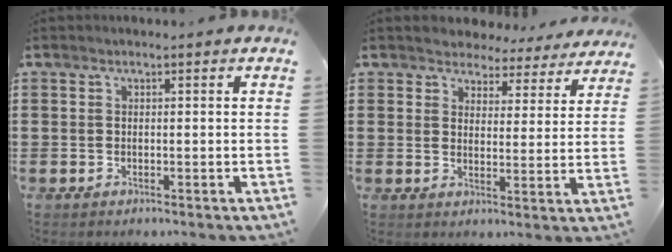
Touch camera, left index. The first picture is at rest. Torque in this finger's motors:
{"motor_torque": [2.14, 0.00, 0.56, 0.06]}